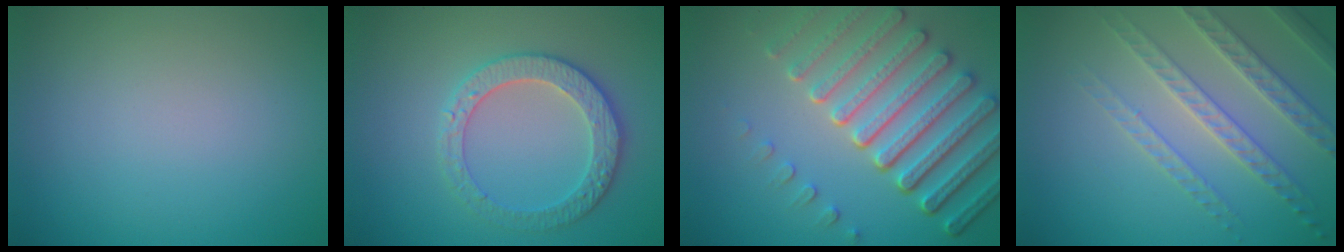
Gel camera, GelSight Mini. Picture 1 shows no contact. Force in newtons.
{"total": 3.8, "press": 3.7, "slide": 0.7}
{"total": 7.9, "press": 5.7, "slide": 5.4}
{"total": 3.9, "press": 3.8, "slide": 1.1}